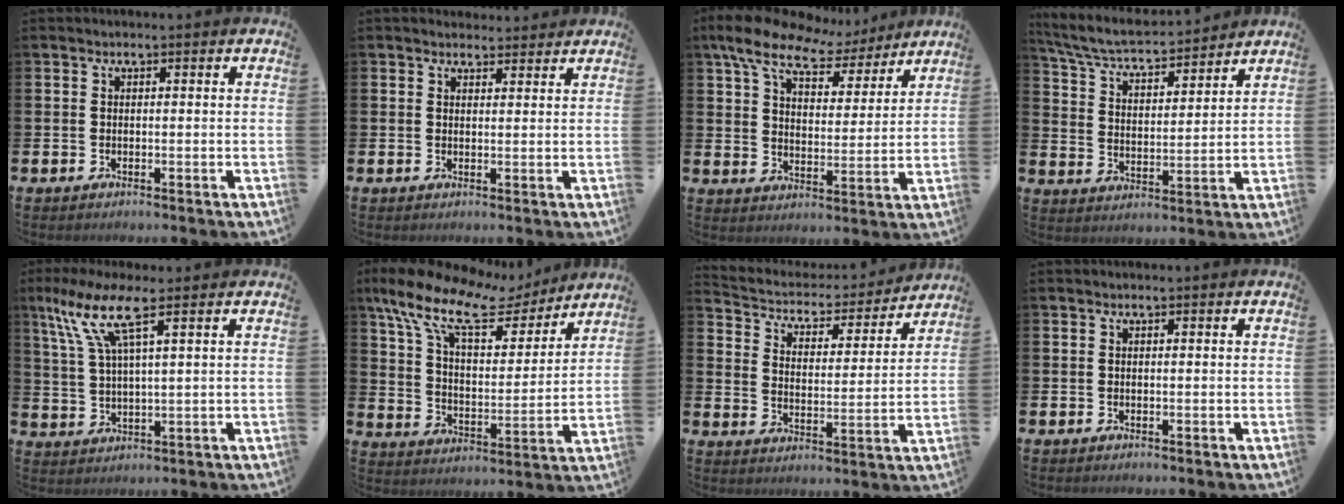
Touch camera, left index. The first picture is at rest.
{"total": 2.2, "force": [2.0, 0.7, -0.2], "torque": [0.009, -0.010, 0.036]}
{"total": 9.9, "force": [8.2, 4.0, 3.9], "torque": [-0.096, -0.048, 0.144]}
{"total": 5.9, "force": [5.6, 1.0, 1.8], "torque": [-0.065, -0.042, 0.093]}
{"total": 8.9, "force": [5.5, 2.0, 6.7], "torque": [-0.142, -0.005, 0.097]}
{"total": 12.7, "force": [9.9, 4.9, 6.3], "torque": [-0.153, -0.055, 0.172]}
{"total": 4.7, "force": [4.4, 1.6, 0.7], "torque": [-0.047, -0.039, 0.069]}
{"total": 0.0}